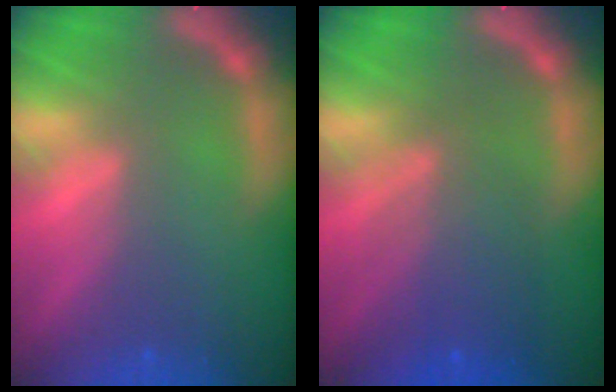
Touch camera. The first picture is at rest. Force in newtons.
{"total": 6.0}